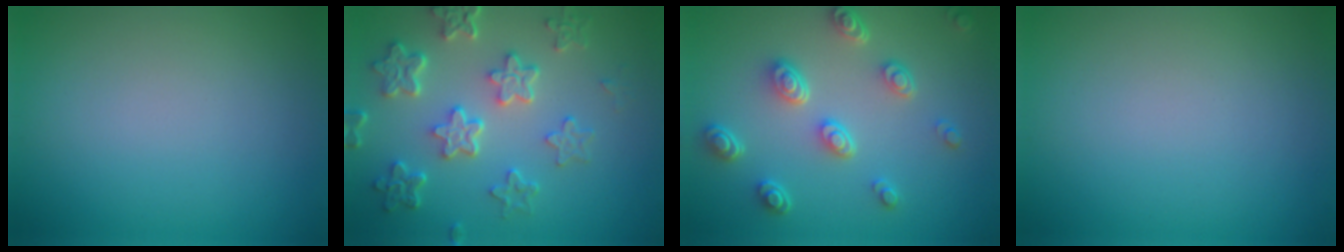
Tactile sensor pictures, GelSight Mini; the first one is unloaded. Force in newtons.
{"total": 6.0, "press": 4.5, "slide": 4.0}
{"total": 4.5, "press": 3.4, "slide": 2.9}
{"total": 0.0}